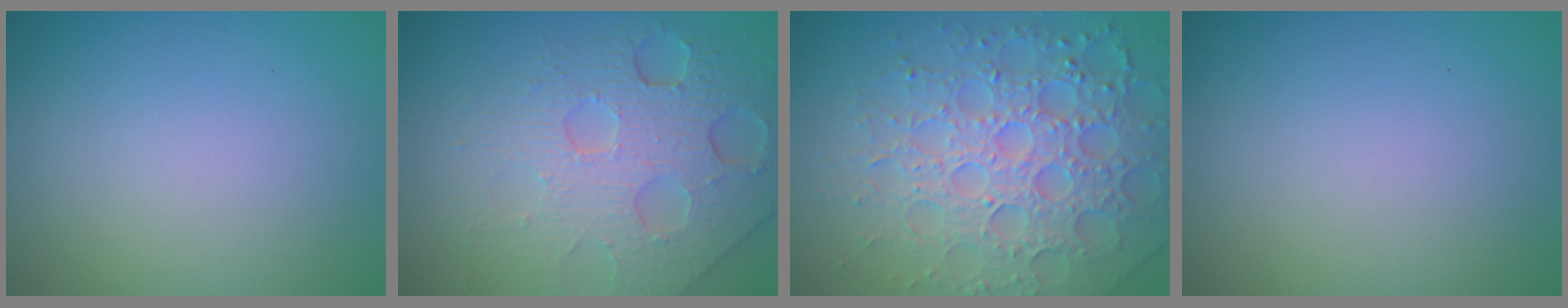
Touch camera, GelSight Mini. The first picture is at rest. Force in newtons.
{"total": 8.3, "press": 5.4, "slide": 6.2}
{"total": 7.3, "press": 7.2, "slide": 1.6}
{"total": 0.0}